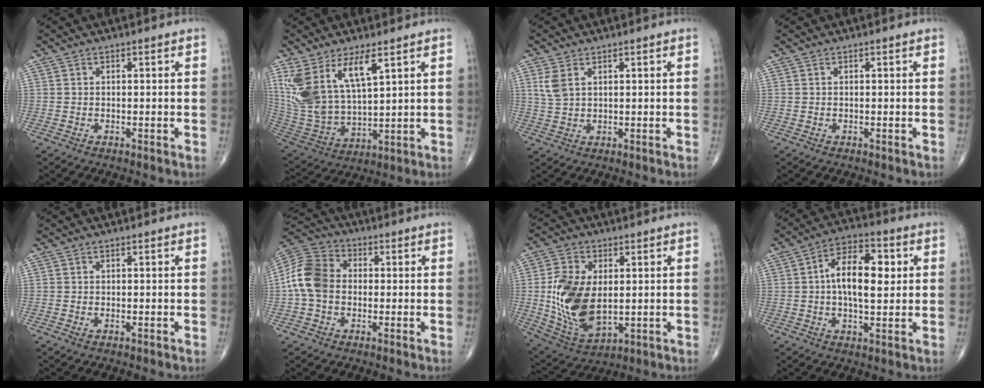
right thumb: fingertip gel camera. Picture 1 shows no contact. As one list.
[{"total": 15.6, "force": [7.6, 6.5, 11.9], "torque": [-0.239, -0.031, 0.169]}, {"total": 3.6, "force": [1.6, 2.0, 2.5], "torque": [-0.057, 0.002, 0.042]}, {"total": 0.0}, {"total": 0.6, "force": [-0.2, 0.4, 0.4], "torque": [-0.006, 0.000, -0.002]}, {"total": 10.6, "force": [-0.6, 8.2, 6.8], "torque": [-0.131, 0.032, -0.024]}, {"total": 15.9, "force": [0.5, 9.6, 12.7], "torque": [-0.239, -0.012, 0.026]}, {"total": 12.1, "force": [1.6, 5.9, 10.5], "torque": [-0.158, 0.014, 0.020]}]